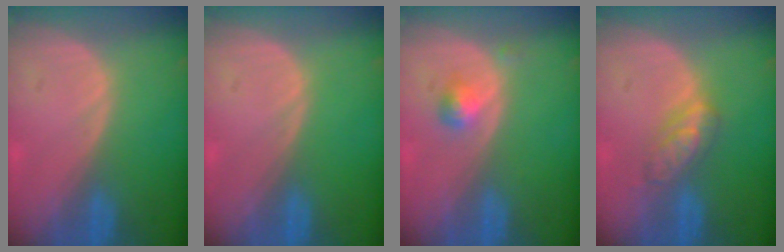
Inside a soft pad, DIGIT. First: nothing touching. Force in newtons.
{"total": 0.0}
{"total": 2.2, "press": 2.2, "slide": 0.2}
{"total": 4.7, "press": 4.5, "slide": 1.5}